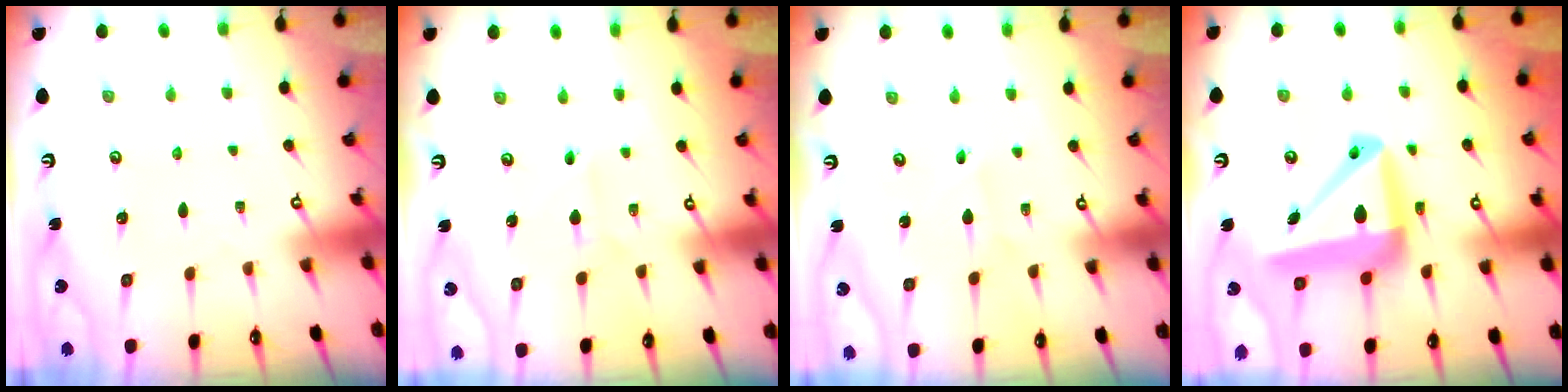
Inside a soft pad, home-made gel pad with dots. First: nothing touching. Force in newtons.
{"total": 2.7, "press": 2.7, "slide": 0.2}
{"total": 1.9, "press": 1.9, "slide": 0.1}
{"total": 16.7, "press": 16.6, "slide": 2.3}